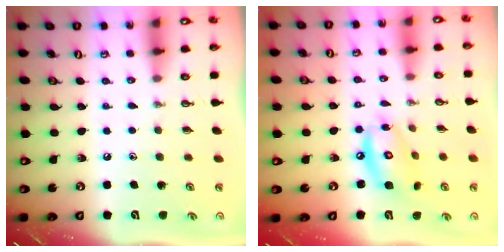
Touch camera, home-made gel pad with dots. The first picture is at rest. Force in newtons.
{"total": 11.5, "press": 11.5, "slide": 0.8}